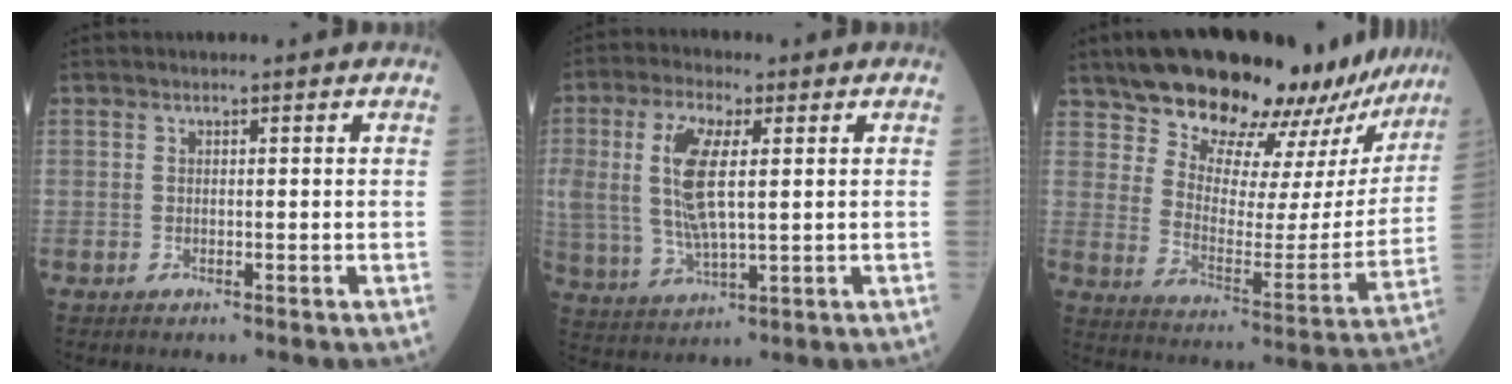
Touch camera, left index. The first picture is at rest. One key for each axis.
{"total": 12.3, "fx": 2.4, "fy": 4.7, "fz": 11.1, "tx": -0.259, "ty": 0.008, "tz": 0.054}
{"total": 26.3, "fx": 22.8, "fy": 6.7, "fz": 11.4, "tx": -0.161, "ty": -0.032, "tz": 0.301}